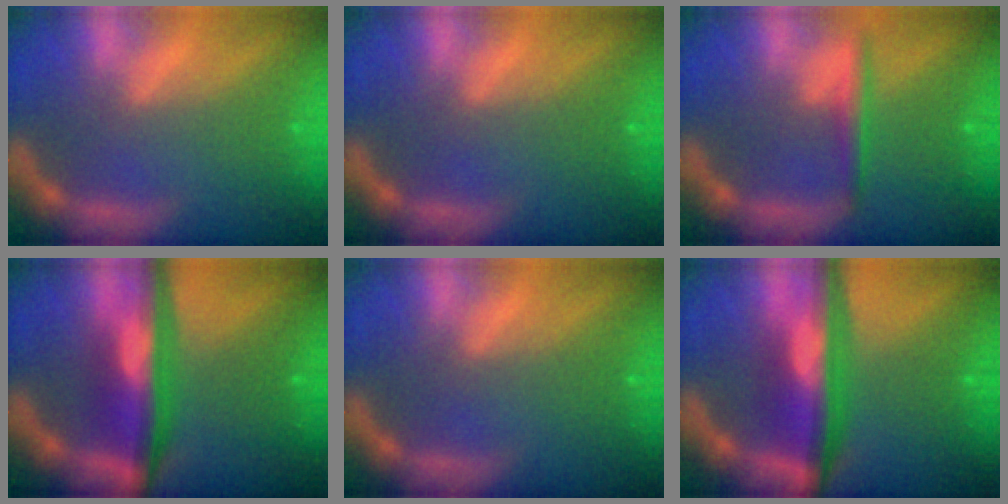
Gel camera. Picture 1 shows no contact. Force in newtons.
{"total": 0.0}
{"total": 2.4}
{"total": 7.5}
{"total": 0.0}
{"total": 8.1}